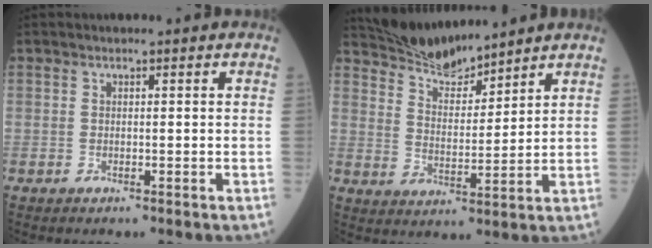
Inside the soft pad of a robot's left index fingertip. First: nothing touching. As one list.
[{"total": 8.1, "force": [7.9, 0.6, 1.2], "torque": [-0.038, 0.006, 0.156]}]